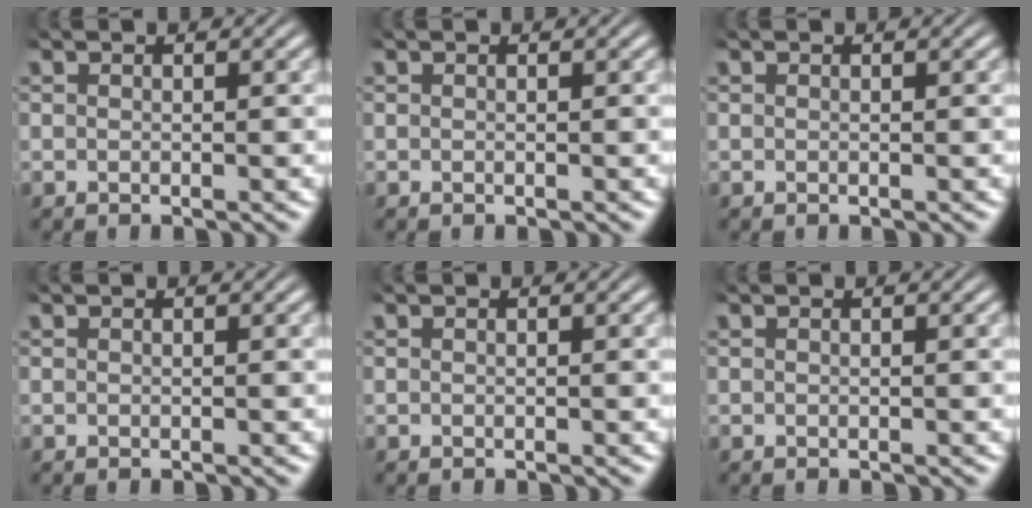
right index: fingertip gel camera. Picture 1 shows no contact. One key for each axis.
{"total": 0.0}
{"total": 0.0}
{"total": 0.0}
{"total": 0.0}
{"total": 0.0}